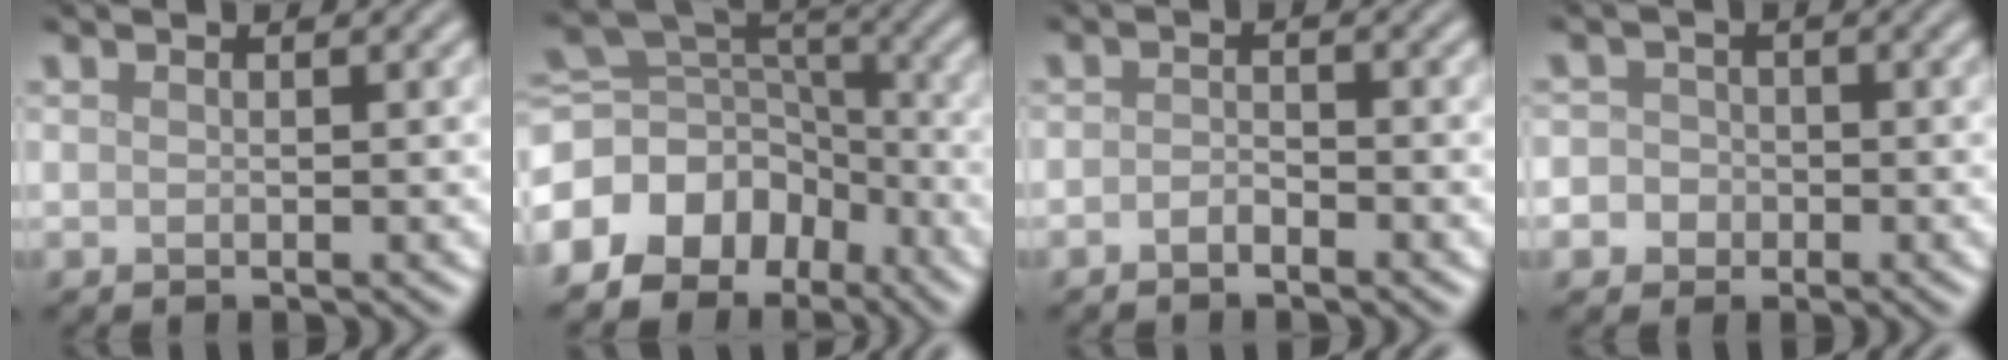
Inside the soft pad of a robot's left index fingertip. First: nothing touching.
{"total": 9.1, "force": [-5.0, 6.8, 3.5], "torque": [-0.076, -0.002, -0.088]}
{"total": 1.1, "force": [-0.8, 0.5, 0.6], "torque": [-0.014, 0.003, -0.017]}
{"total": 3.8, "force": [-0.9, 3.6, 0.9], "torque": [0.012, 0.013, -0.044]}